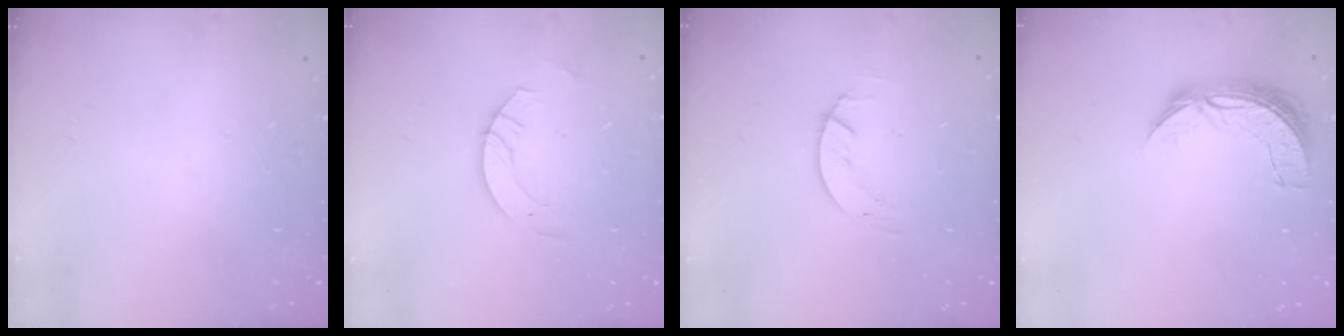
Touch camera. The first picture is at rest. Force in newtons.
{"total": 4.8, "press": 4.8, "slide": 0.4}
{"total": 1.4, "press": 1.4, "slide": 0.2}
{"total": 7.4, "press": 7.4, "slide": 0.5}